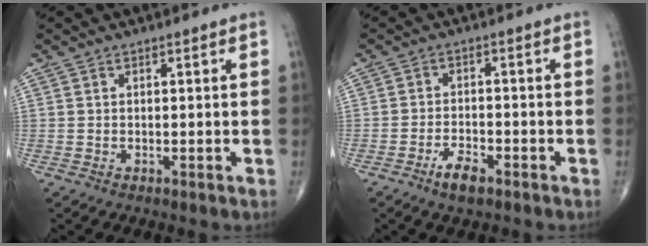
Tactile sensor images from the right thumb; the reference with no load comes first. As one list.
[{"total": 4.2, "force": [-2.7, 1.6, 2.8], "torque": [-0.050, 0.014, -0.047]}]